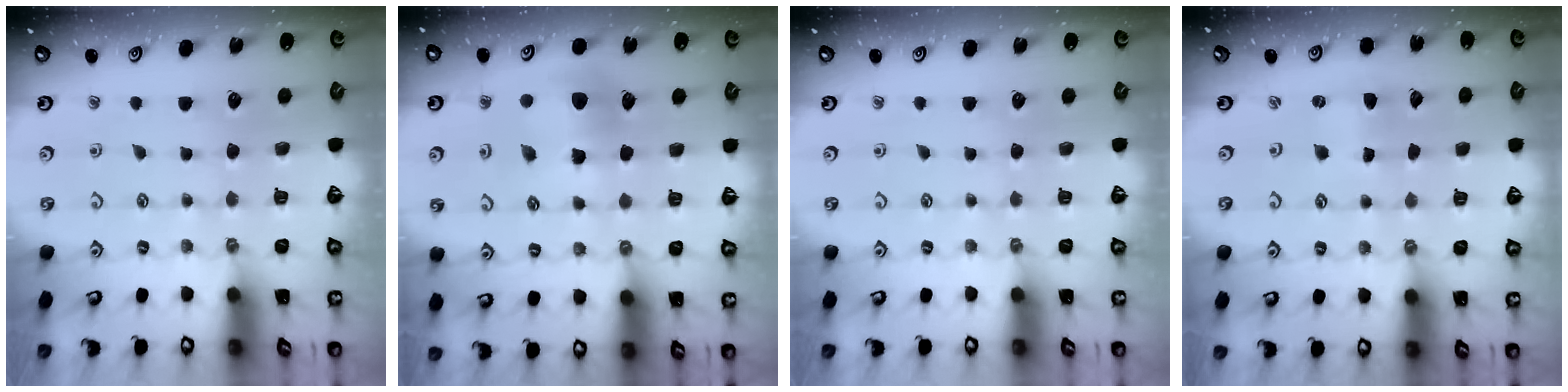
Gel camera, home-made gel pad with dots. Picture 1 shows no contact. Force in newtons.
{"total": 7.8, "press": 7.8, "slide": 0.6}
{"total": 0.0}
{"total": 0.0}